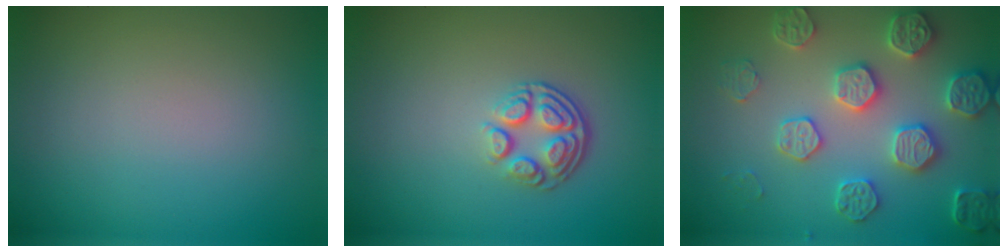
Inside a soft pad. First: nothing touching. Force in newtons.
{"total": 3.7, "press": 2.6, "slide": 2.6}
{"total": 5.3, "press": 5.0, "slide": 1.8}